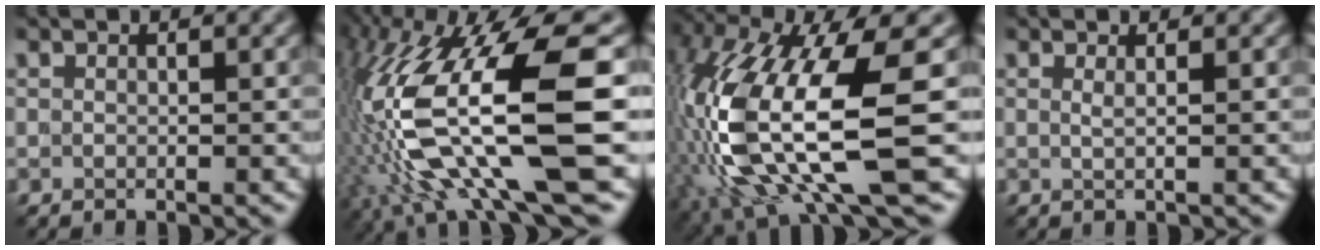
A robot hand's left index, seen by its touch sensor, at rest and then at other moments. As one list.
[{"total": 14.3, "force": [-2.3, 3.6, 13.7], "torque": [-0.271, 0.008, -0.032]}, {"total": 13.9, "force": [-2.3, 4.2, 13.0], "torque": [-0.277, -0.016, -0.035]}, {"total": 1.0, "force": [0.3, 0.3, 0.9], "torque": [-0.010, -0.002, -0.001]}]